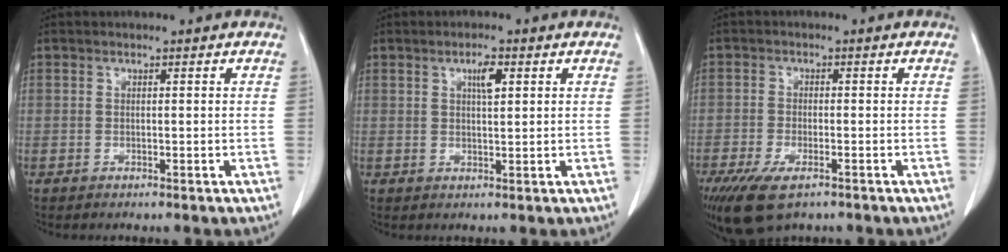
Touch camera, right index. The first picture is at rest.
{"total": 2.9, "force": [1.2, 0.7, 2.5], "torque": [-0.045, 0.000, 0.020]}
{"total": 8.3, "force": [-5.4, 3.1, 5.5], "torque": [-0.101, -0.017, -0.090]}